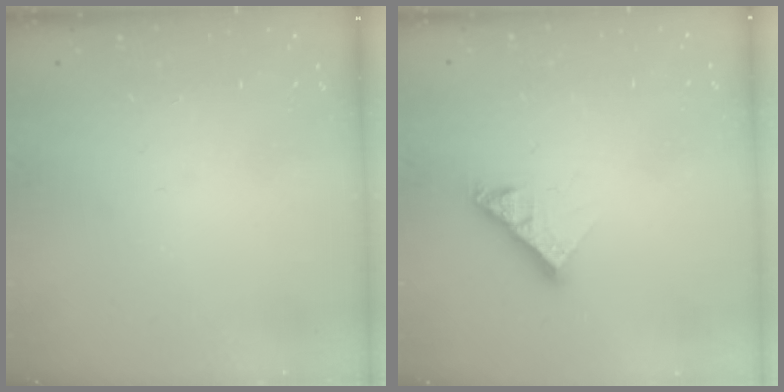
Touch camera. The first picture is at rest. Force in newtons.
{"total": 8.8, "press": 8.7, "slide": 0.8}